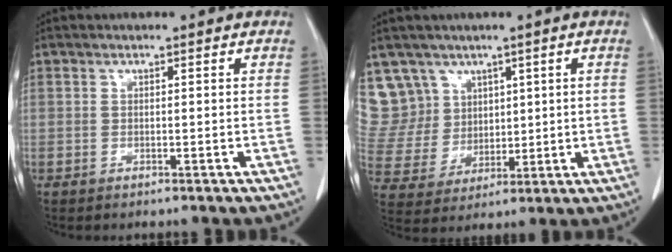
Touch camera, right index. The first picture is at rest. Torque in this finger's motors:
{"motor_torque": [-0.35, 0.39, -0.06, -0.01]}